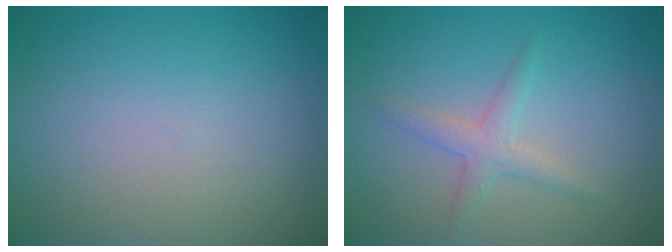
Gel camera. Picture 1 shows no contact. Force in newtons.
{"total": 1.9, "press": 1.9, "slide": 0.0}